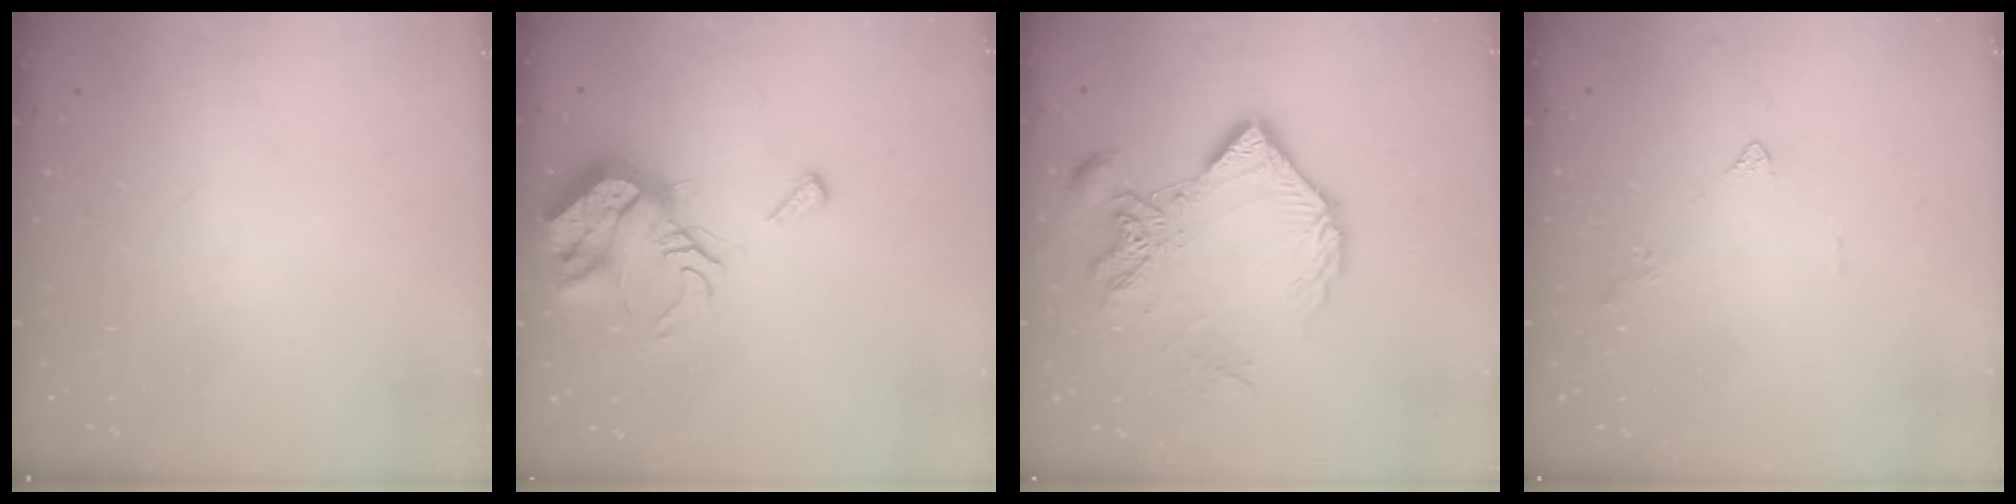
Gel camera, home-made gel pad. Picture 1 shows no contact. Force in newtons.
{"total": 10.6, "press": 10.5, "slide": 1.4}
{"total": 12.8, "press": 12.8, "slide": 1.1}
{"total": 2.0, "press": 1.9, "slide": 0.6}